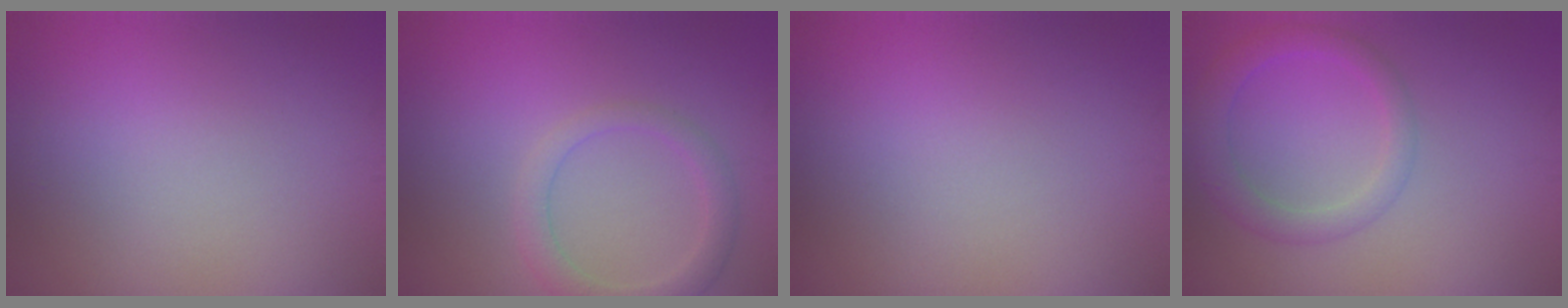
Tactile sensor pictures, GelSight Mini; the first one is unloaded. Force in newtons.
{"total": 2.6, "press": 2.6, "slide": 0.3}
{"total": 0.0}
{"total": 3.0, "press": 3.0, "slide": 0.2}